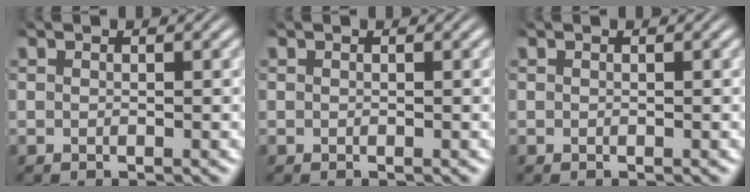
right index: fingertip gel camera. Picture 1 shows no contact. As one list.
[{"total": 0.0}, {"total": 0.0}]